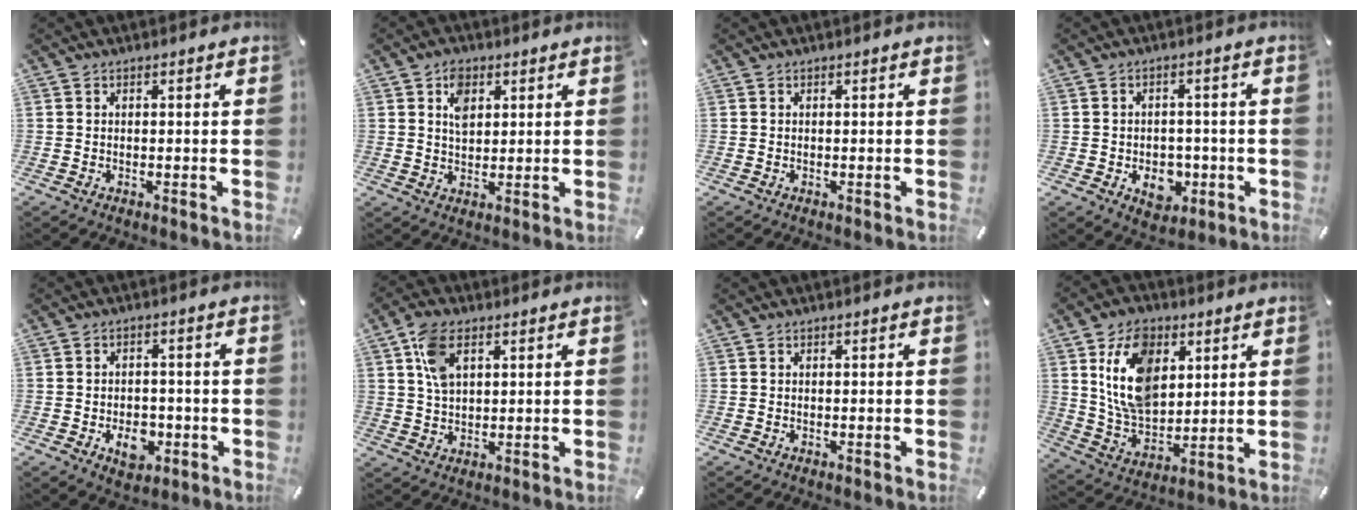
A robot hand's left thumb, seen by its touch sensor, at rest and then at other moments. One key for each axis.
{"total": 5.1, "fx": 2.0, "fy": 3.7, "fz": 2.9, "tx": -0.045, "ty": -0.002, "tz": 0.031}
{"total": 0.0}
{"total": 7.4, "fx": -2.1, "fy": 5.7, "fz": 4.2, "tx": -0.049, "ty": 0.008, "tz": -0.032}
{"total": 7.1, "fx": -2.5, "fy": 5.1, "fz": 4.4, "tx": -0.062, "ty": 0.007, "tz": -0.040}
{"total": 7.6, "fx": 3.0, "fy": 4.8, "fz": 5.1, "tx": -0.108, "ty": 0.004, "tz": 0.055}
{"total": 0.0}
{"total": 14.7, "fx": 5.2, "fy": 10.3, "fz": 9.1, "tx": -0.178, "ty": -0.005, "tz": 0.095}